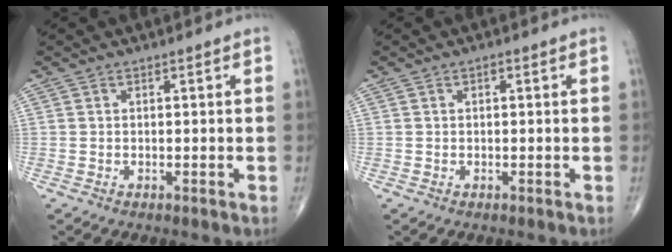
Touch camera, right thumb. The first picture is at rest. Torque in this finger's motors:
{"motor_torque": [-0.07, -0.07, 0.07, 0.11, 0.01]}